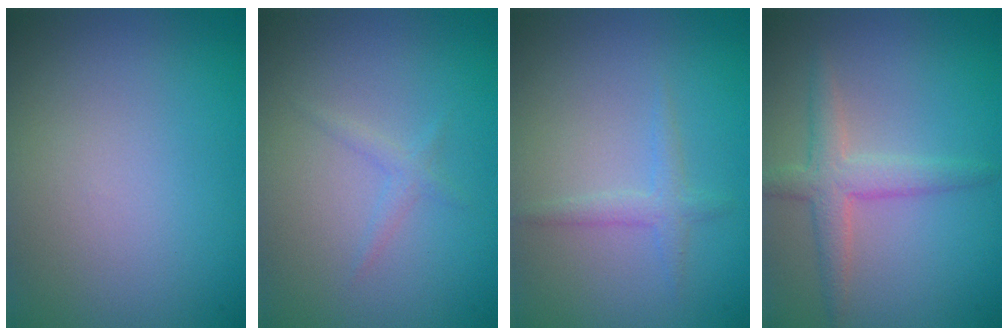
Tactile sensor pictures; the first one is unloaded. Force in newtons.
{"total": 0.9, "press": 0.9, "slide": 0.0}
{"total": 1.4, "press": 1.4, "slide": 0.1}
{"total": 3.0, "press": 3.0, "slide": 0.1}